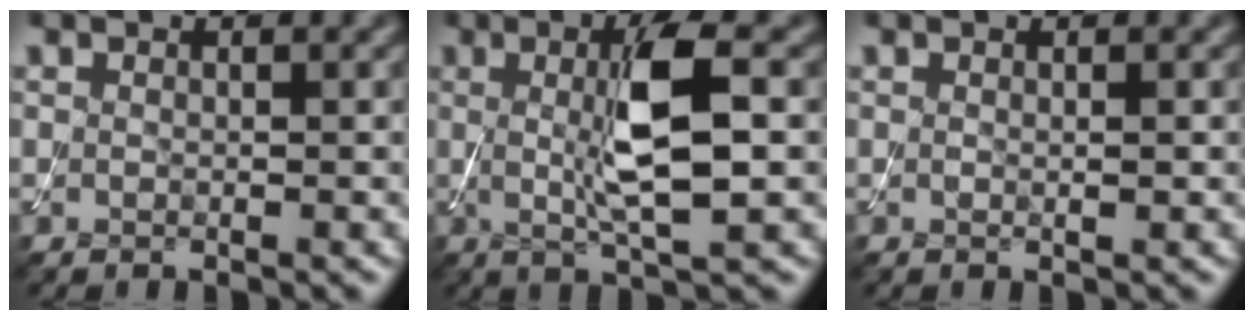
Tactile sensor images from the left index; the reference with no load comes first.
{"total": 6.7, "force": [0.5, 1.5, 6.5], "torque": [-0.121, 0.000, 0.009]}
{"total": 0.6, "force": [0.1, 0.1, 0.6], "torque": [-0.009, -0.001, 0.000]}